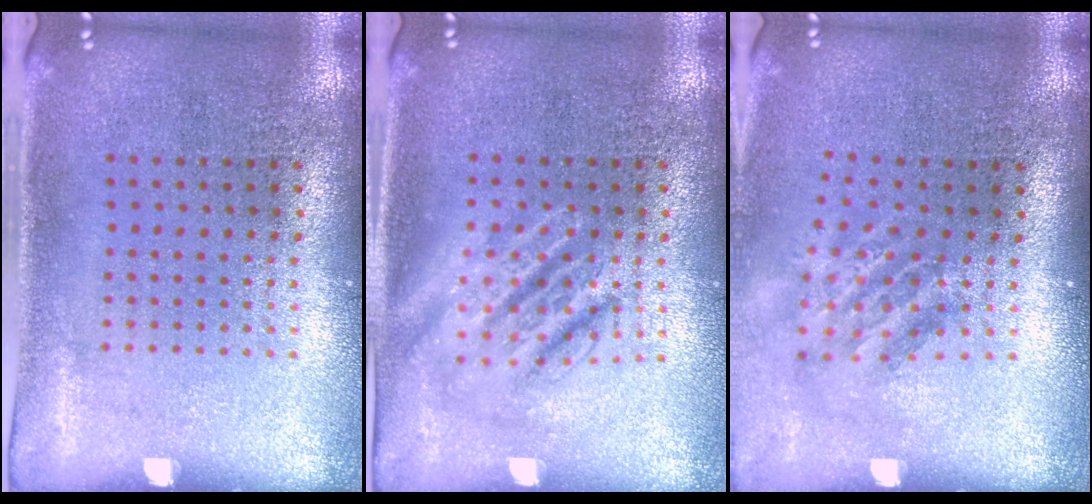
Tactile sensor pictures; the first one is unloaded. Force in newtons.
{"total": 2.8, "press": 2.8, "slide": 0.3}
{"total": 1.7, "press": 1.2, "slide": 1.2}